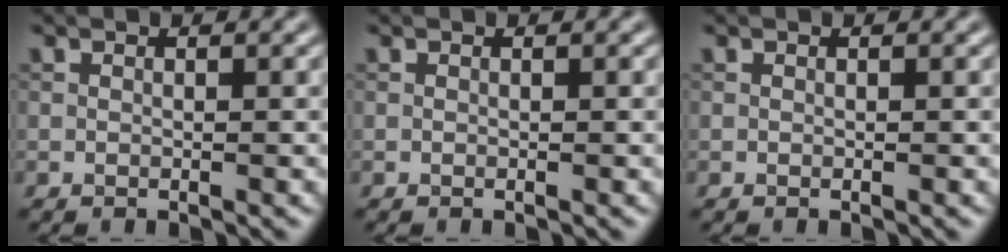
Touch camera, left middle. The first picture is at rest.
{"total": 0.0}
{"total": 0.0}